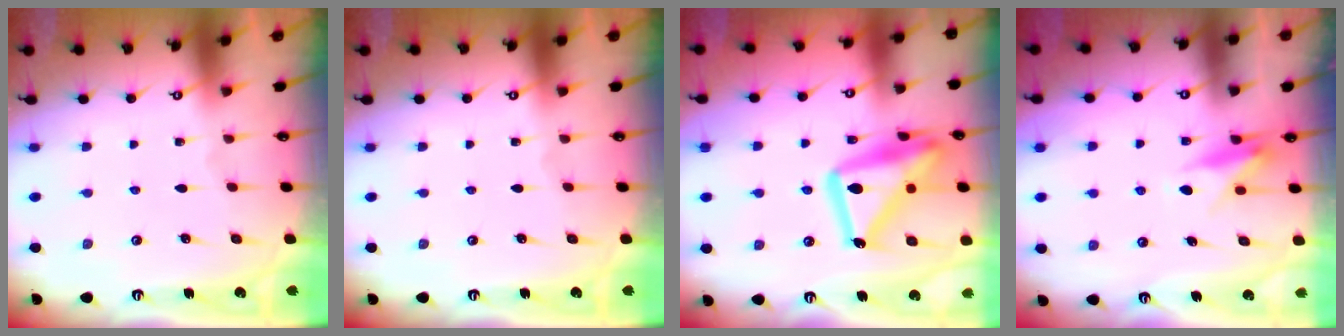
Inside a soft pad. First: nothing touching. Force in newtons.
{"total": 0.0}
{"total": 19.4, "press": 19.3, "slide": 1.5}
{"total": 10.0, "press": 10.0, "slide": 0.7}